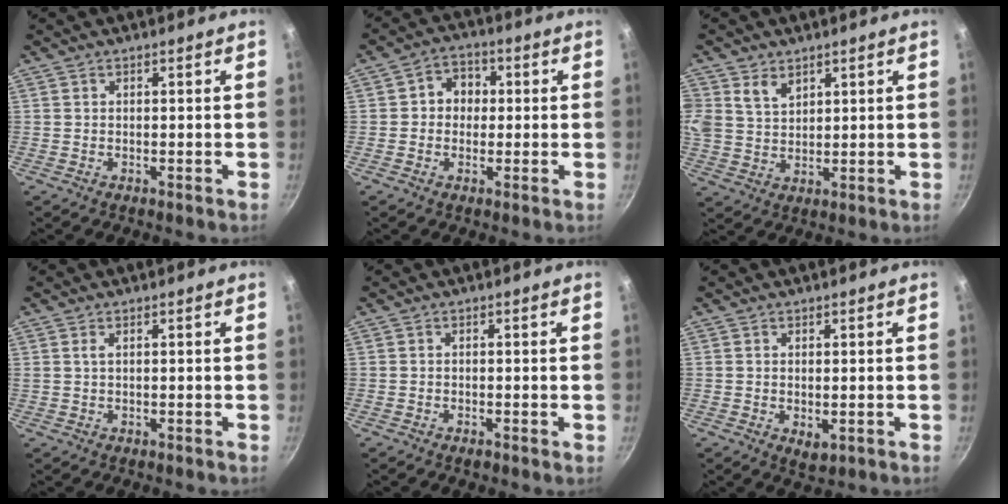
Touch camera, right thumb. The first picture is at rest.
{"total": 5.8, "force": [0.3, 5.0, 2.8], "torque": [-0.009, 0.010, -0.005]}
{"total": 8.0, "force": [4.0, 5.8, 3.8], "torque": [-0.073, -0.005, 0.082]}
{"total": 1.0, "force": [0.4, 0.4, 0.8], "torque": [-0.015, 0.002, 0.007]}
{"total": 1.0, "force": [-0.5, 0.3, 0.8], "torque": [-0.014, 0.001, -0.009]}
{"total": 2.8, "force": [-0.2, 1.5, 2.4], "torque": [-0.036, -0.011, 0.000]}